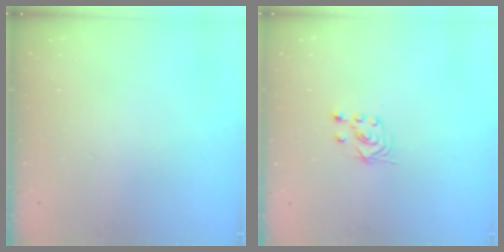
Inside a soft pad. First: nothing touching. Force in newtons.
{"total": 2.9, "press": 2.5, "slide": 1.4}